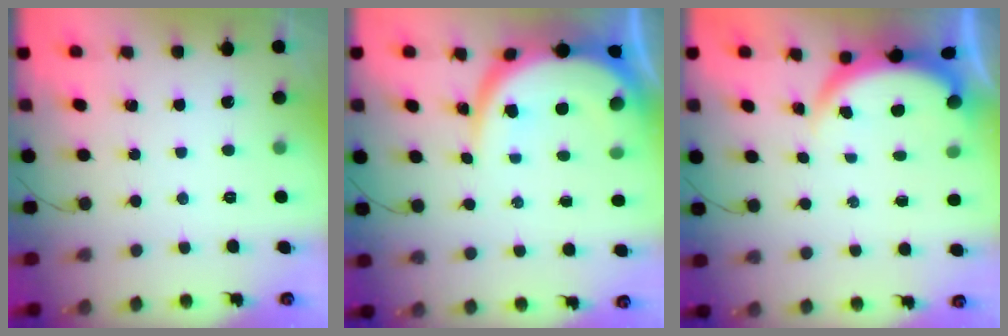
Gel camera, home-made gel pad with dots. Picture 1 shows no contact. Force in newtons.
{"total": 11.0, "press": 10.9, "slide": 1.1}
{"total": 3.8, "press": 3.8, "slide": 0.2}